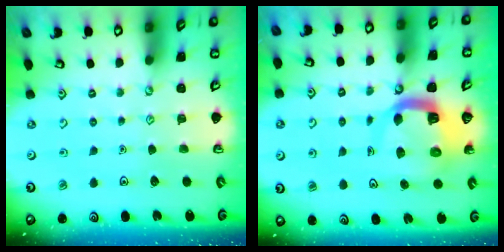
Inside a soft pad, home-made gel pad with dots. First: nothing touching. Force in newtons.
{"total": 9.0, "press": 8.9, "slide": 1.2}